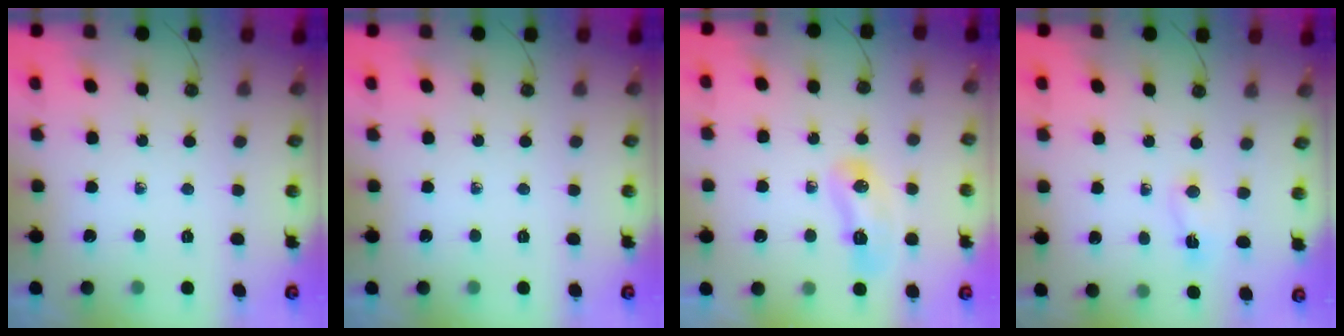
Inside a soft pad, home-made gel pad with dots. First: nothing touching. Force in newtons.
{"total": 0.0}
{"total": 14.6, "press": 9.6, "slide": 10.9}
{"total": 2.0, "press": 1.6, "slide": 1.2}